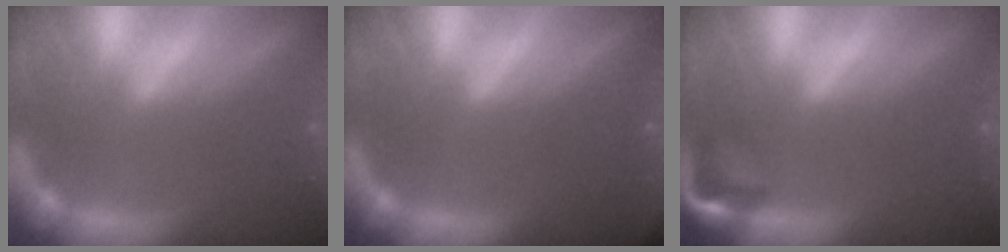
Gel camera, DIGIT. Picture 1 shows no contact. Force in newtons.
{"total": 1.4}
{"total": 2.9}